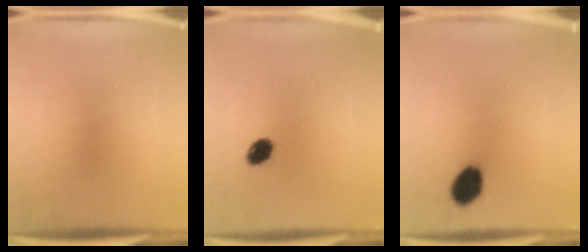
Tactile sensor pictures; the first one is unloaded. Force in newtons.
{"total": 4.0}
{"total": 7.5}